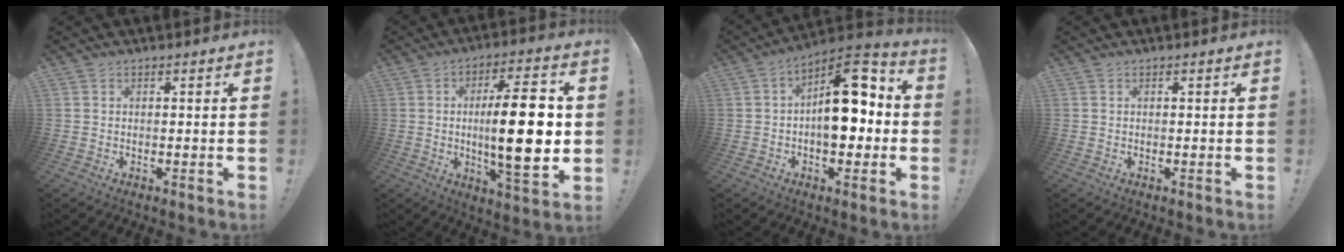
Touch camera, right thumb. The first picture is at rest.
{"total": 20.0, "force": [0.2, 5.4, 19.2], "torque": [-0.311, -0.007, -0.005]}
{"total": 17.5, "force": [0.9, 10.0, 14.3], "torque": [-0.178, 0.011, 0.018]}
{"total": 0.0}